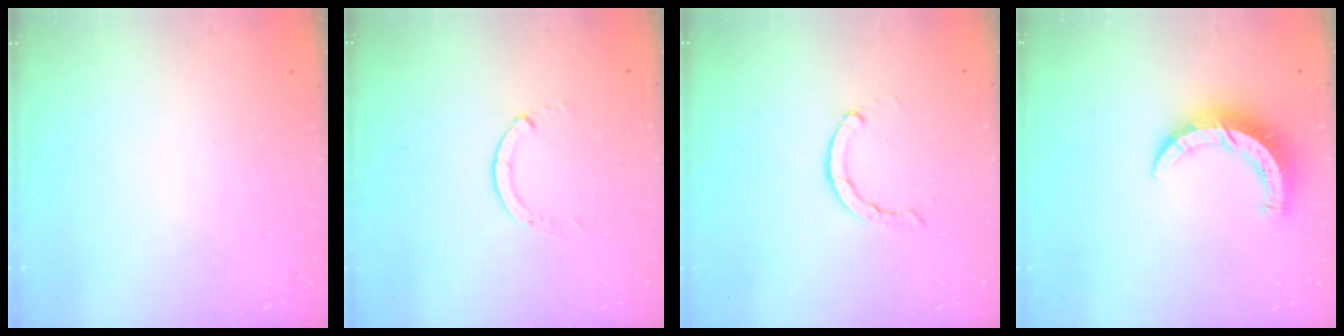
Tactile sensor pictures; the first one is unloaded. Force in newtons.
{"total": 0.0}
{"total": 1.5, "press": 1.5, "slide": 0.2}
{"total": 7.8, "press": 7.8, "slide": 0.6}